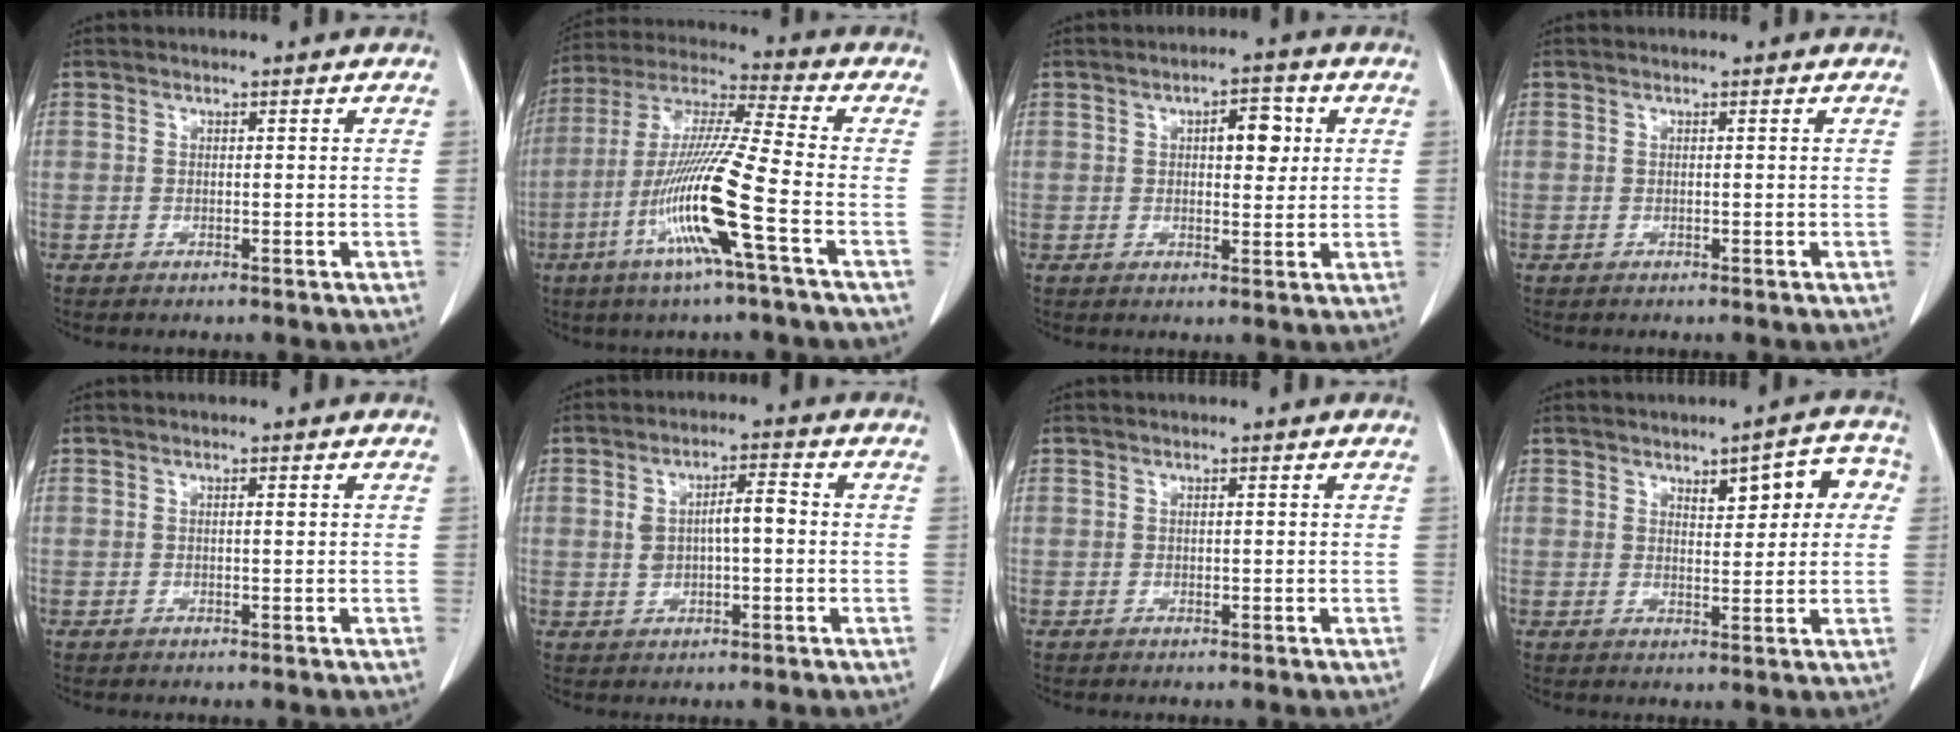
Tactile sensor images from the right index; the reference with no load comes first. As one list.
[{"total": 15.4, "force": [-5.6, -1.0, 14.3], "torque": [-0.291, -0.015, -0.113]}, {"total": 5.2, "force": [1.4, 2.2, 4.5], "torque": [-0.062, 0.008, 0.020]}, {"total": 0.0}, {"total": 0.5, "force": [0.1, 0.1, 0.5], "torque": [-0.010, 0.000, 0.001]}, {"total": 5.5, "force": [0.2, 1.9, 5.2], "torque": [-0.097, 0.020, 0.008]}, {"total": 0.0}, {"total": 6.9, "force": [2.5, 2.6, 5.9], "torque": [-0.064, 0.023, 0.031]}]